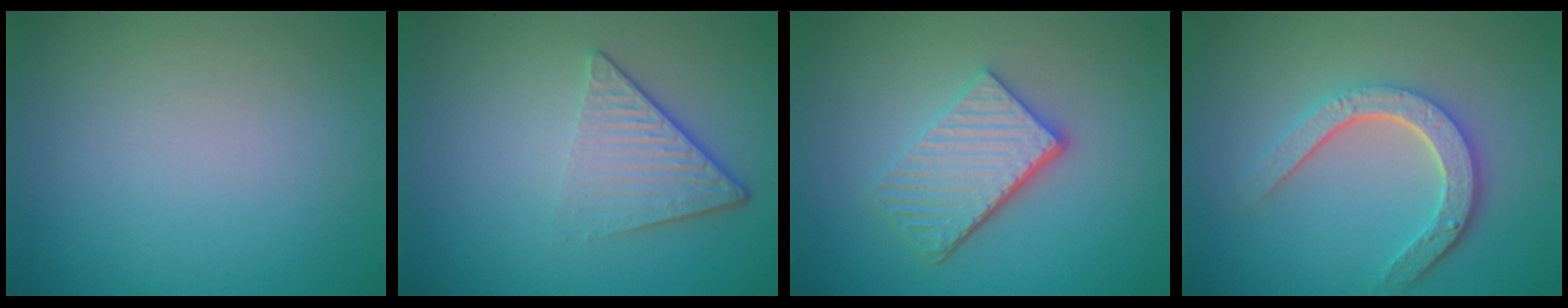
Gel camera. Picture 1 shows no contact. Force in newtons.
{"total": 4.6, "press": 2.9, "slide": 3.5}
{"total": 4.9, "press": 3.6, "slide": 3.3}
{"total": 4.6, "press": 3.5, "slide": 3.0}